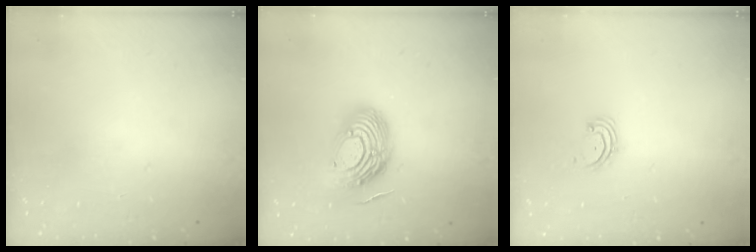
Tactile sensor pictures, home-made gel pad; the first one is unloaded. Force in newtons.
{"total": 14.9, "press": 14.9, "slide": 1.3}
{"total": 2.1, "press": 2.1, "slide": 0.3}